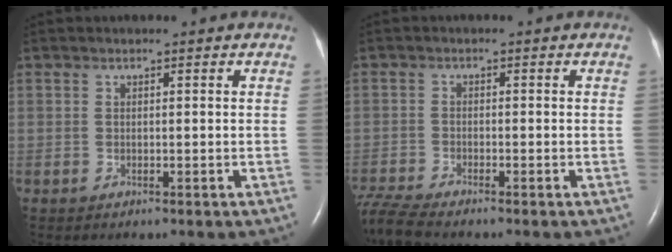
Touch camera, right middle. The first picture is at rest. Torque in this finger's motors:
{"motor_torque": [0.38, -0.38, 0.01, 0.03]}